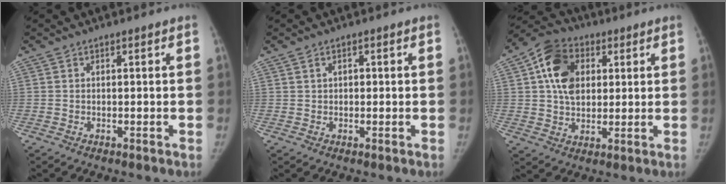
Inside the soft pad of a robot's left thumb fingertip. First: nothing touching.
{"total": 1.3, "force": [0.4, 1.1, 0.5], "torque": [0.000, 0.001, 0.005]}
{"total": 12.4, "force": [3.4, 9.0, 7.8], "torque": [-0.114, 0.001, 0.052]}